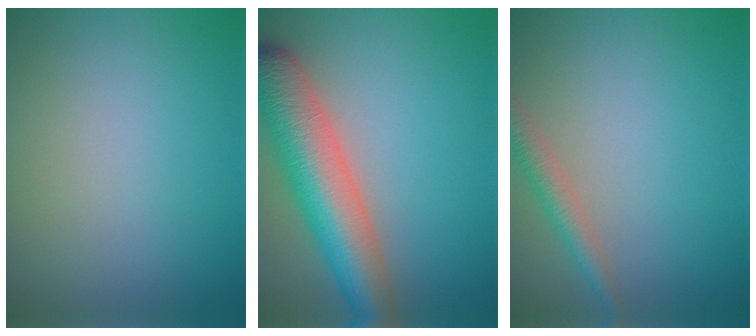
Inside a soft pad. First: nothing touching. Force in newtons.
{"total": 8.5, "press": 8.5, "slide": 0.5}
{"total": 2.4, "press": 2.4, "slide": 0.0}